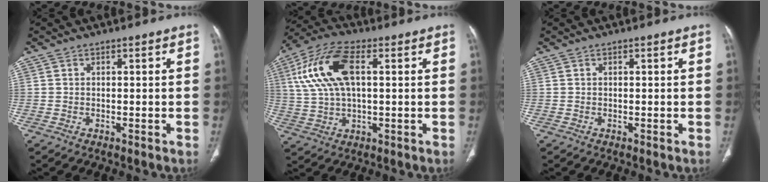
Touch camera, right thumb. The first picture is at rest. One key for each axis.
{"total": 14.2, "fx": 3.4, "fy": 6.9, "fz": 11.9, "tx": -0.256, "ty": 0.019, "tz": 0.066}
{"total": 0.0}